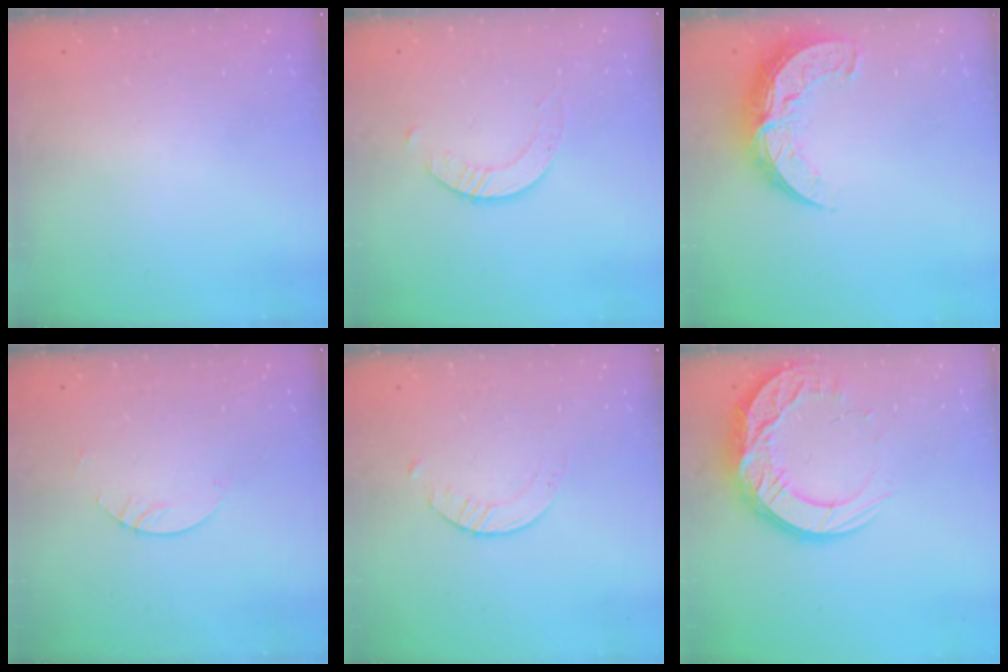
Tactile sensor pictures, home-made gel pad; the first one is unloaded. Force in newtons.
{"total": 1.7, "press": 1.7, "slide": 0.2}
{"total": 11.4, "press": 11.3, "slide": 0.8}
{"total": 2.4, "press": 2.4, "slide": 0.2}
{"total": 1.6, "press": 1.6, "slide": 0.3}
{"total": 16.5, "press": 16.5, "slide": 1.4}